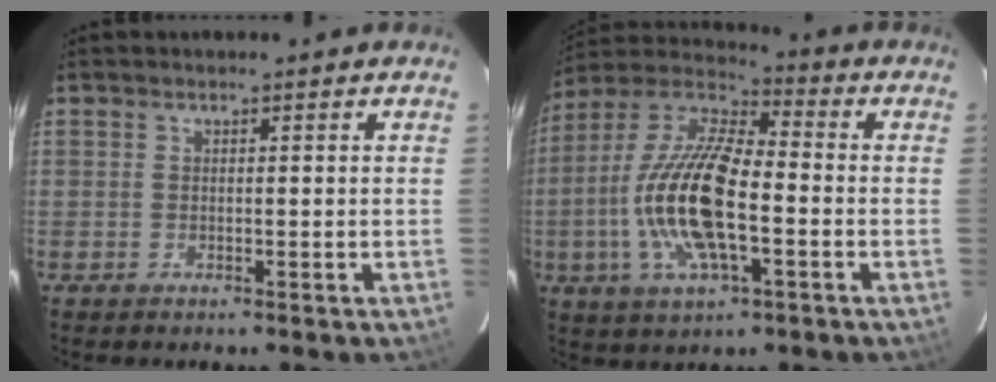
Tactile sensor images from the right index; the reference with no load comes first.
{"total": 18.6, "force": [-3.8, 6.6, 16.9], "torque": [-0.345, -0.003, -0.081]}